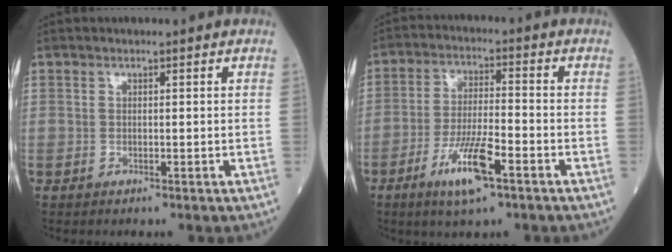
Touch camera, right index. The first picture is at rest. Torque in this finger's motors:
{"motor_torque": [1.51, -0.64, 0.53, 0.17]}